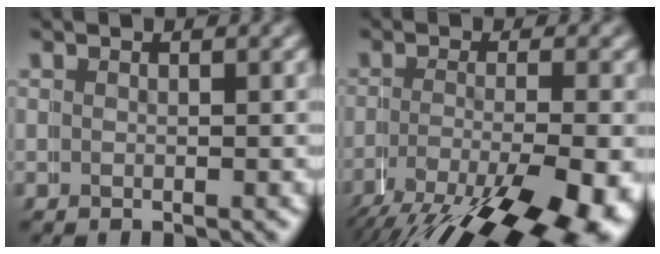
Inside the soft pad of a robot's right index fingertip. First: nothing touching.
{"total": 10.1, "force": [-3.9, 4.0, 8.4], "torque": [-0.139, -0.038, -0.041]}